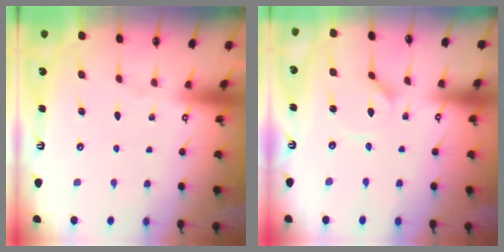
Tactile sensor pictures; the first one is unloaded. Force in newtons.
{"total": 1.8, "press": 1.8, "slide": 0.3}